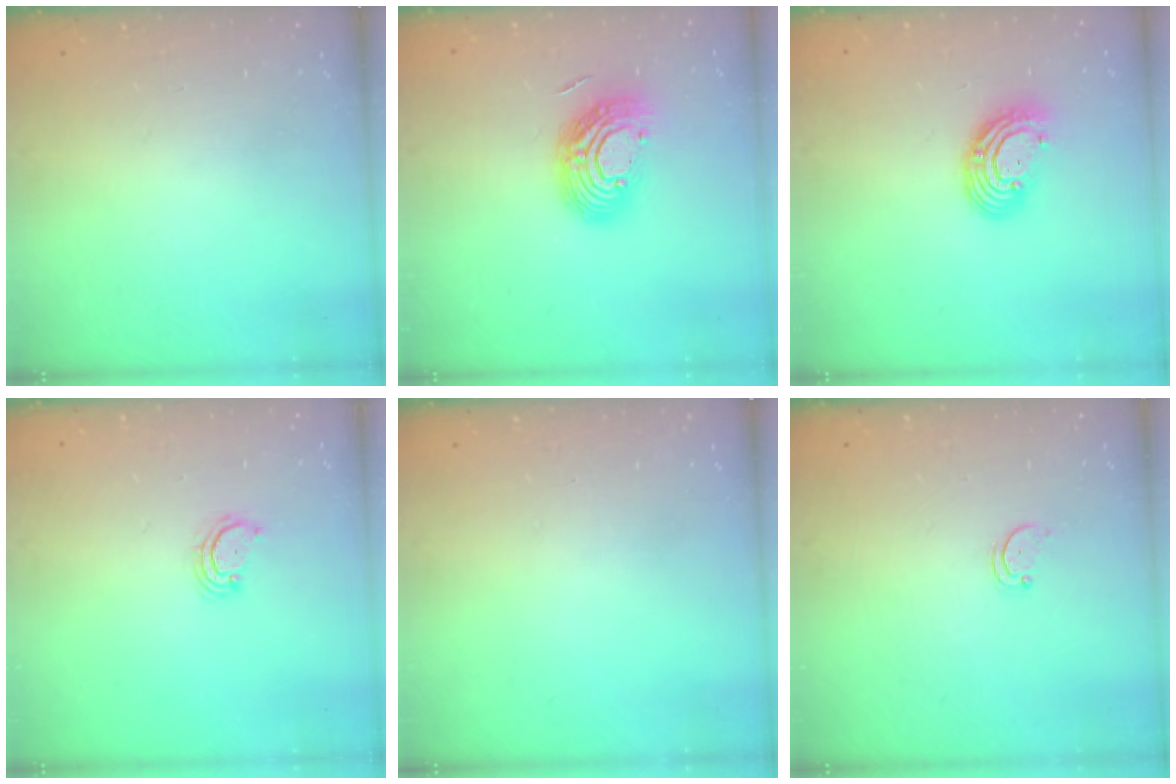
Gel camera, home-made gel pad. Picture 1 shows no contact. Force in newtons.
{"total": 13.3, "press": 13.3, "slide": 1.0}
{"total": 10.5, "press": 10.4, "slide": 1.1}
{"total": 2.9, "press": 2.8, "slide": 0.4}
{"total": 0.0}
{"total": 1.6, "press": 1.6, "slide": 0.4}